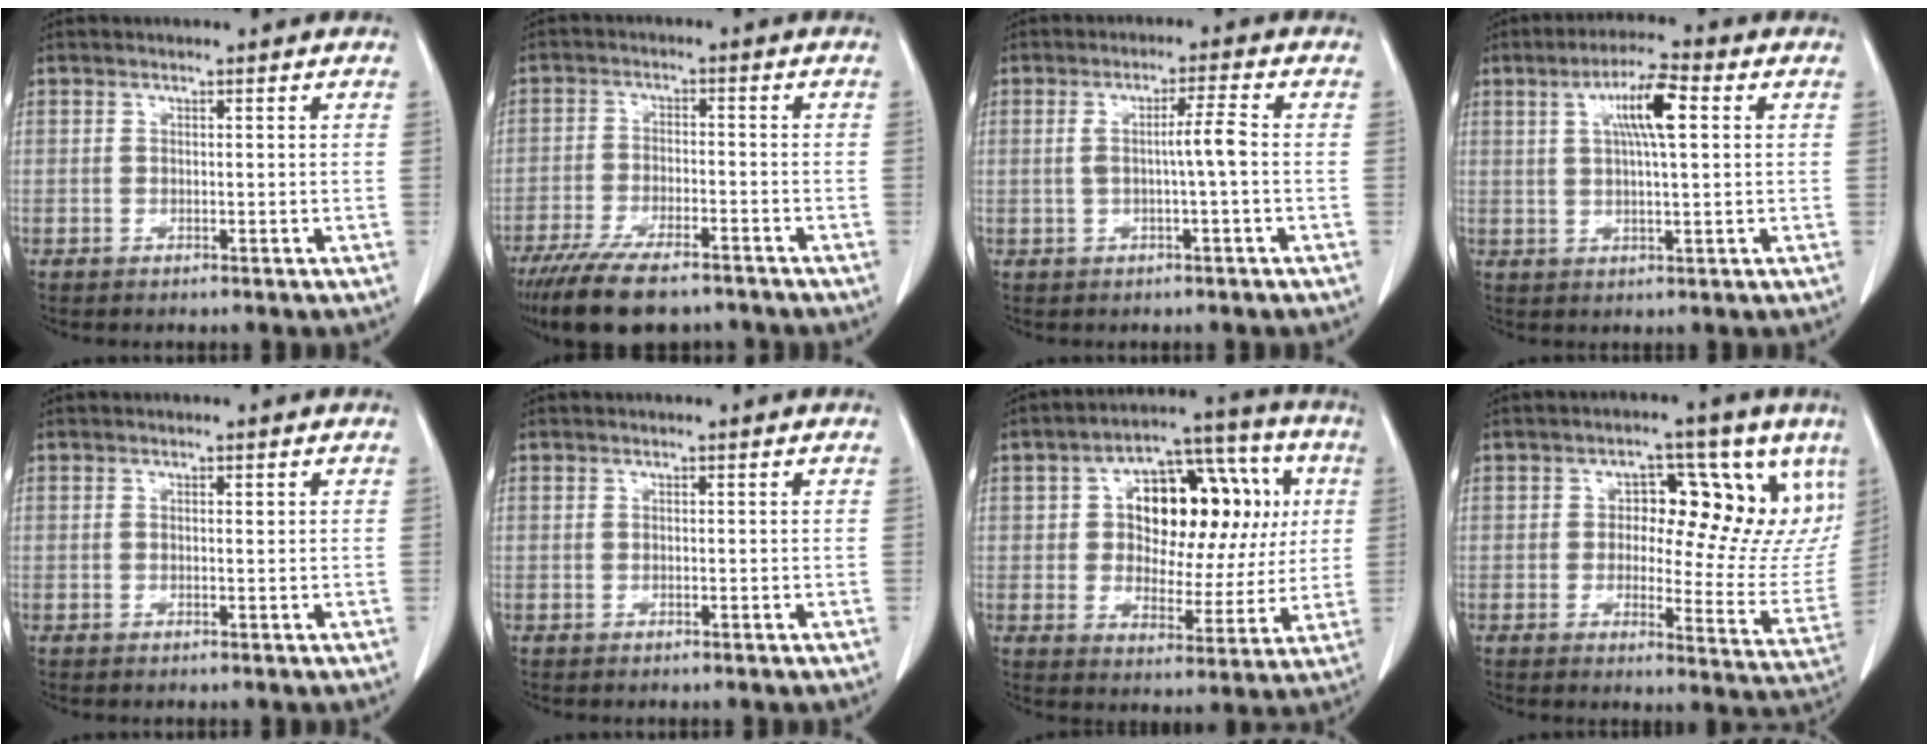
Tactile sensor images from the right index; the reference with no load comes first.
{"total": 14.1, "force": [-10.8, 4.4, 7.9], "torque": [-0.152, -0.023, -0.176]}
{"total": 4.7, "force": [-0.3, 0.1, 4.6], "torque": [-0.085, 0.011, -0.001]}
{"total": 8.1, "force": [2.3, 1.5, 7.6], "torque": [-0.138, 0.015, 0.042]}
{"total": 0.8, "force": [0.1, 0.4, 0.7], "torque": [-0.018, 0.004, 0.004]}
{"total": 0.0}
{"total": 20.4, "force": [3.9, 11.1, 16.7], "torque": [-0.255, 0.053, 0.062]}
{"total": 18.4, "force": [6.1, 8.8, 14.9], "torque": [-0.198, 0.023, 0.084]}